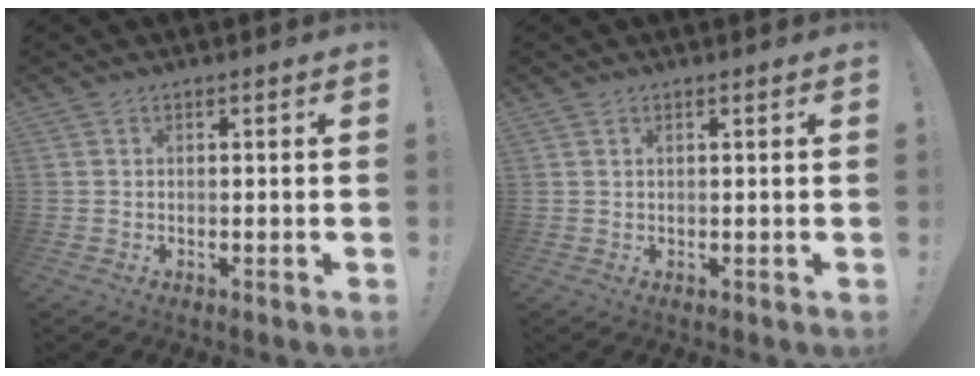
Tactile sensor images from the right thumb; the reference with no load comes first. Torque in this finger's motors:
{"motor_torque": [0.14, 0.06, 0.06, -0.12, 0.12]}